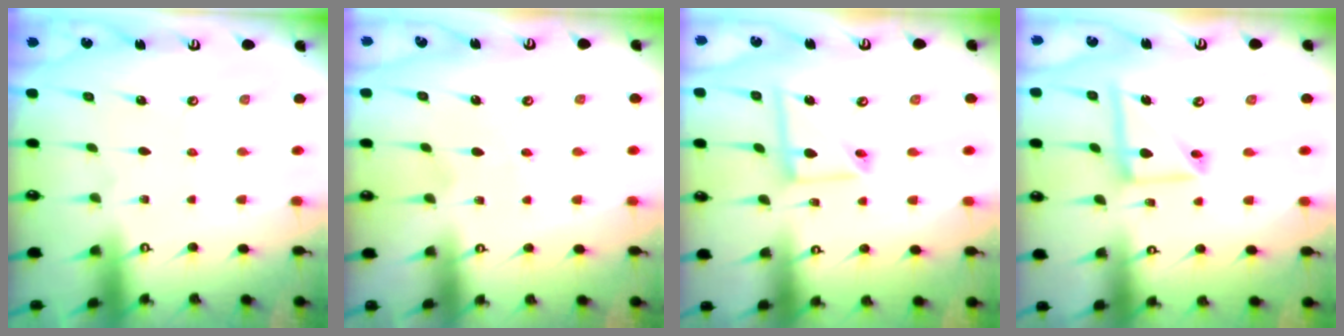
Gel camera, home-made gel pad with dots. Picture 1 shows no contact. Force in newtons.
{"total": 2.7, "press": 2.7, "slide": 0.3}
{"total": 8.4, "press": 8.3, "slide": 0.8}
{"total": 11.2, "press": 11.1, "slide": 1.0}